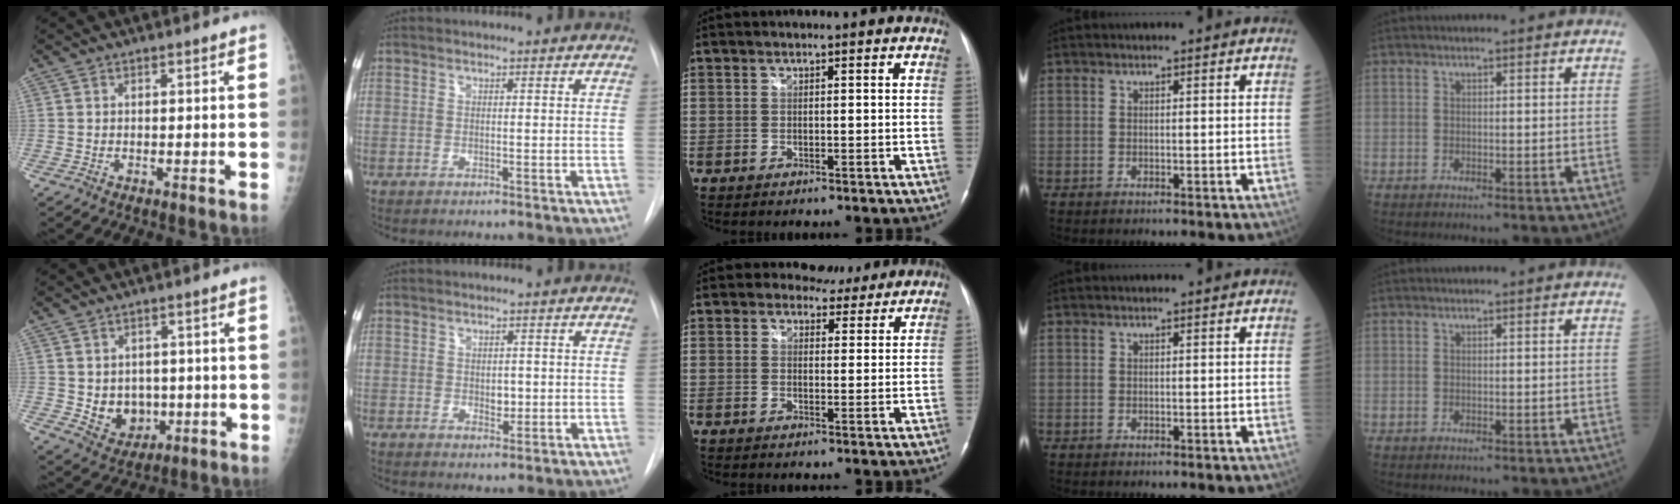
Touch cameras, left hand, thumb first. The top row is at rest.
{"thumb": {"total": 8.0, "force": [-0.6, 6.6, 4.4], "torque": [-0.031, -0.004, 0.010]}, "index": {"total": 2.0, "force": [0.0, 1.4, 1.4], "torque": [-0.018, -0.001, 0.004]}, "middle": {"total": 4.4, "force": [3.6, 2.4, 0.4], "torque": [-0.004, 0.000, 0.041]}}